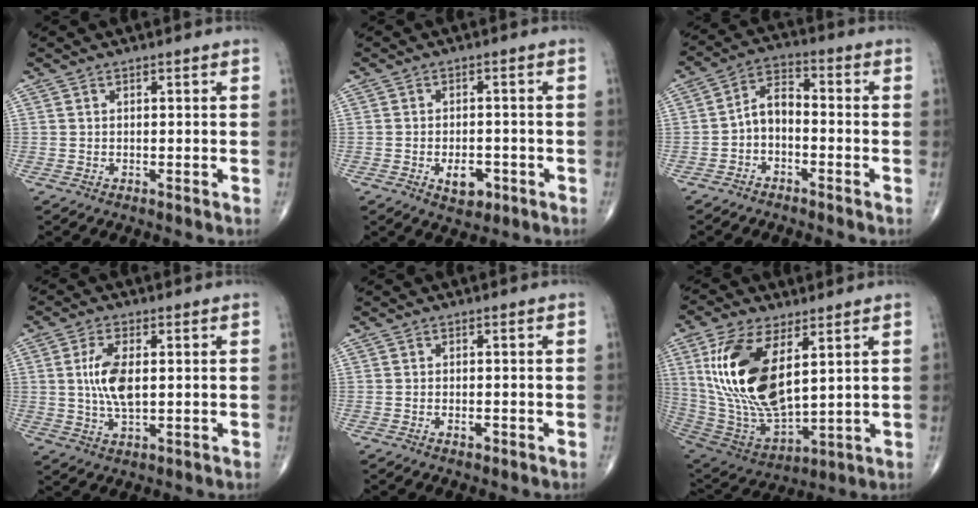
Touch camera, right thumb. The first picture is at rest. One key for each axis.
{"total": 4.8, "fx": -1.9, "fy": 2.8, "fz": 3.4, "tx": -0.039, "ty": 0.005, "tz": -0.024}
{"total": 5.7, "fx": -2.0, "fy": 3.4, "fz": 4.2, "tx": -0.069, "ty": 0.034, "tz": -0.048}
{"total": 7.6, "fx": 0.8, "fy": 3.4, "fz": 6.8, "tx": -0.141, "ty": -0.006, "tz": 0.017}
{"total": 1.3, "fx": -0.6, "fy": 0.6, "fz": 1.0, "tx": -0.016, "ty": 0.001, "tz": -0.010}
{"total": 21.2, "fx": 6.1, "fy": 10.0, "fz": 17.6, "tx": -0.346, "ty": -0.031, "tz": 0.127}